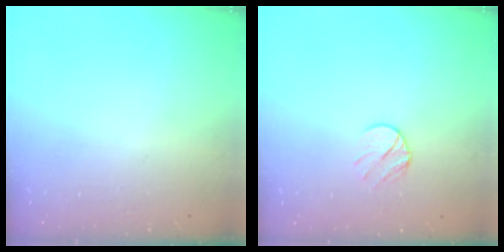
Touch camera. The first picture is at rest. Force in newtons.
{"total": 6.9, "press": 6.9, "slide": 0.7}